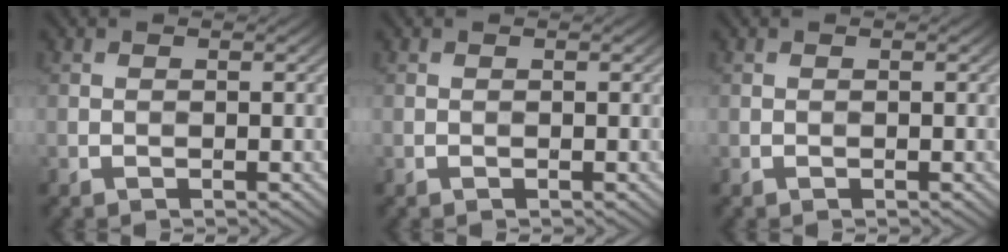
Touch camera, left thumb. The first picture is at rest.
{"total": 0.0}
{"total": 0.0}